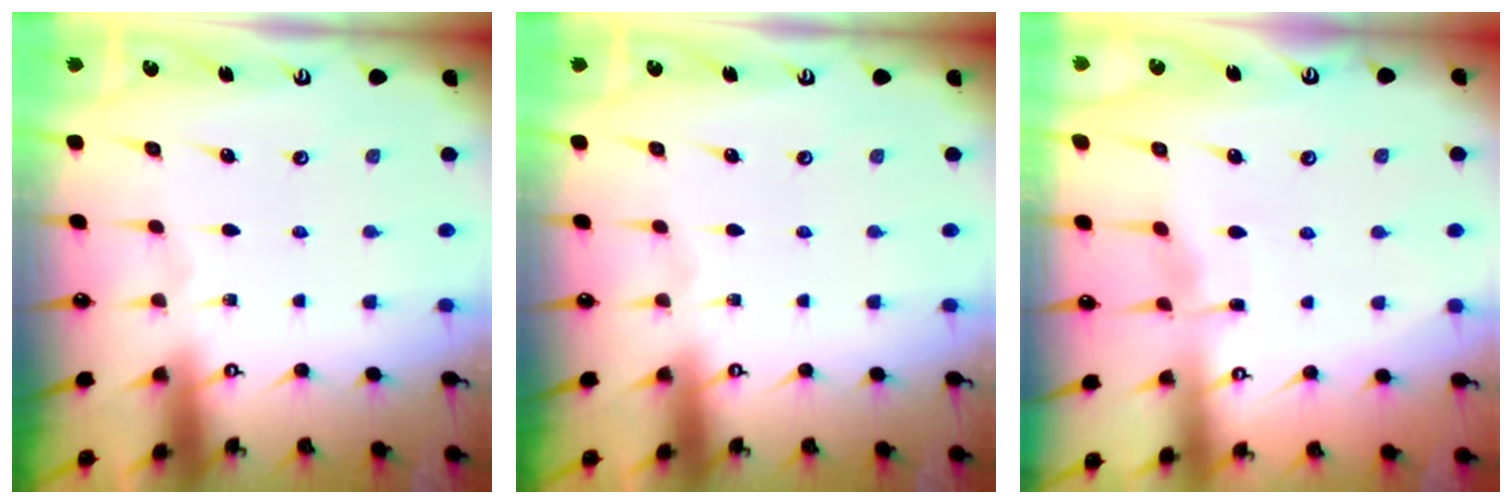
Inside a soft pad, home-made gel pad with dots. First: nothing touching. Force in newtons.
{"total": 0.0}
{"total": 4.7, "press": 4.7, "slide": 0.5}